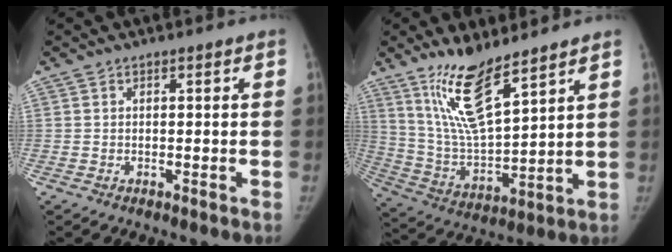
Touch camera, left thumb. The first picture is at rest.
{"total": 13.9, "force": [9.5, 3.2, 9.5], "torque": [-0.166, -0.064, 0.199]}